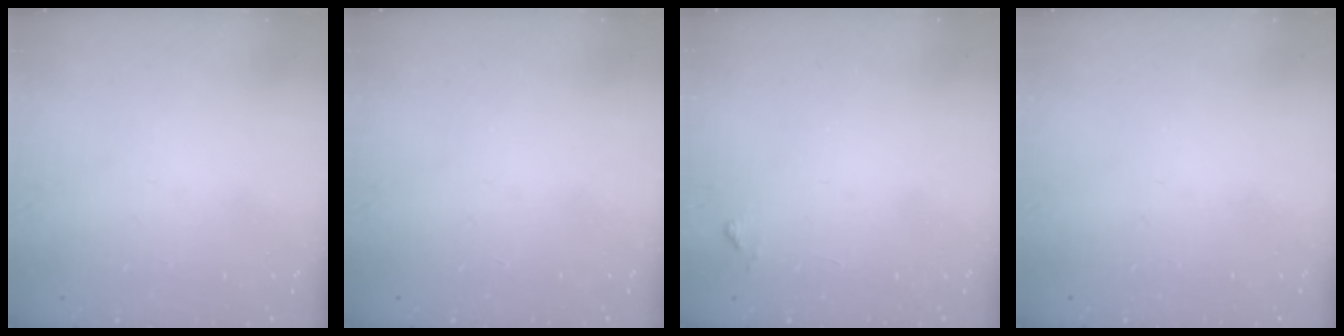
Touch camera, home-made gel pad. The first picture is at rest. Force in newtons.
{"total": 0.0}
{"total": 6.5, "press": 6.4, "slide": 0.4}
{"total": 0.0}